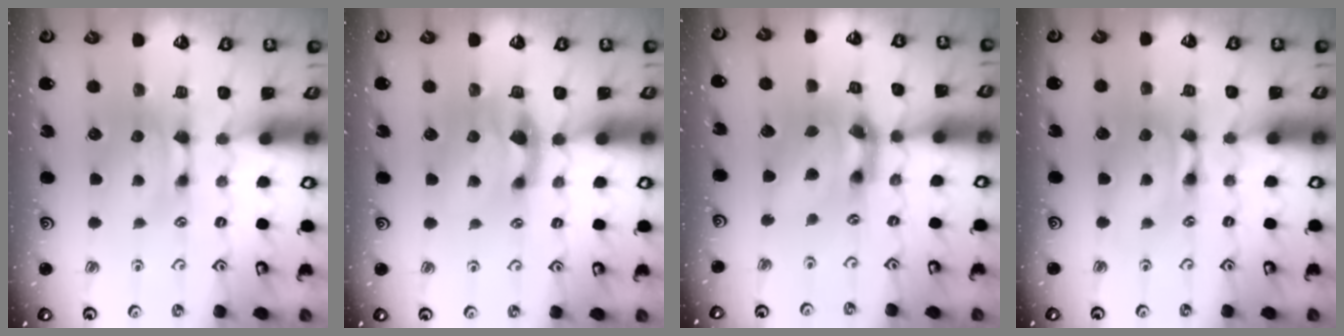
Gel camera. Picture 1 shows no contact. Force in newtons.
{"total": 2.6, "press": 2.0, "slide": 1.7}
{"total": 8.2, "press": 7.9, "slide": 2.3}
{"total": 2.0, "press": 2.0, "slide": 0.1}